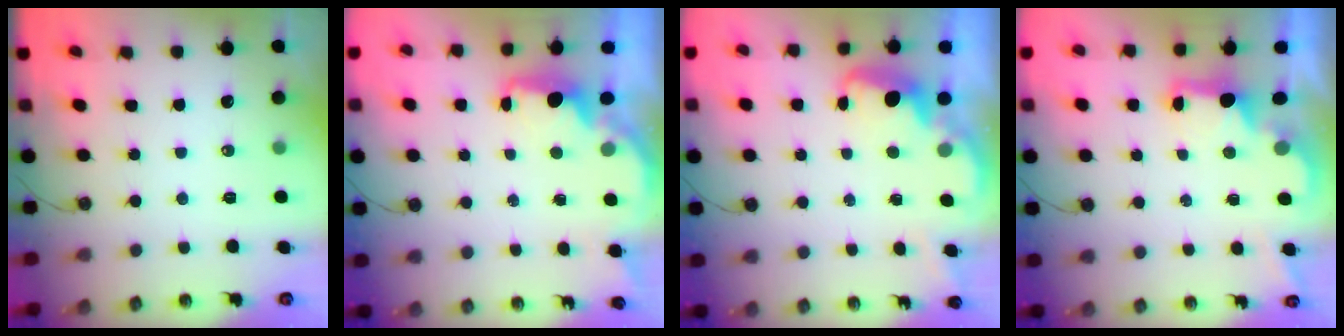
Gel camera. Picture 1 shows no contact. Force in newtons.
{"total": 2.2, "press": 2.1, "slide": 0.5}
{"total": 2.7, "press": 2.6, "slide": 0.8}
{"total": 2.1, "press": 2.0, "slide": 0.7}